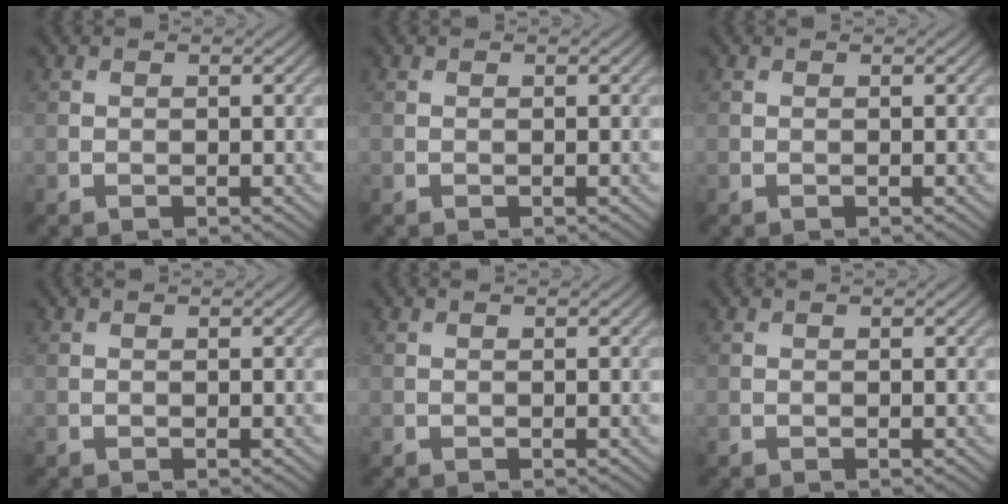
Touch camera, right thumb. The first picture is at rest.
{"total": 0.0}
{"total": 0.0}
{"total": 0.0}
{"total": 0.0}
{"total": 0.0}